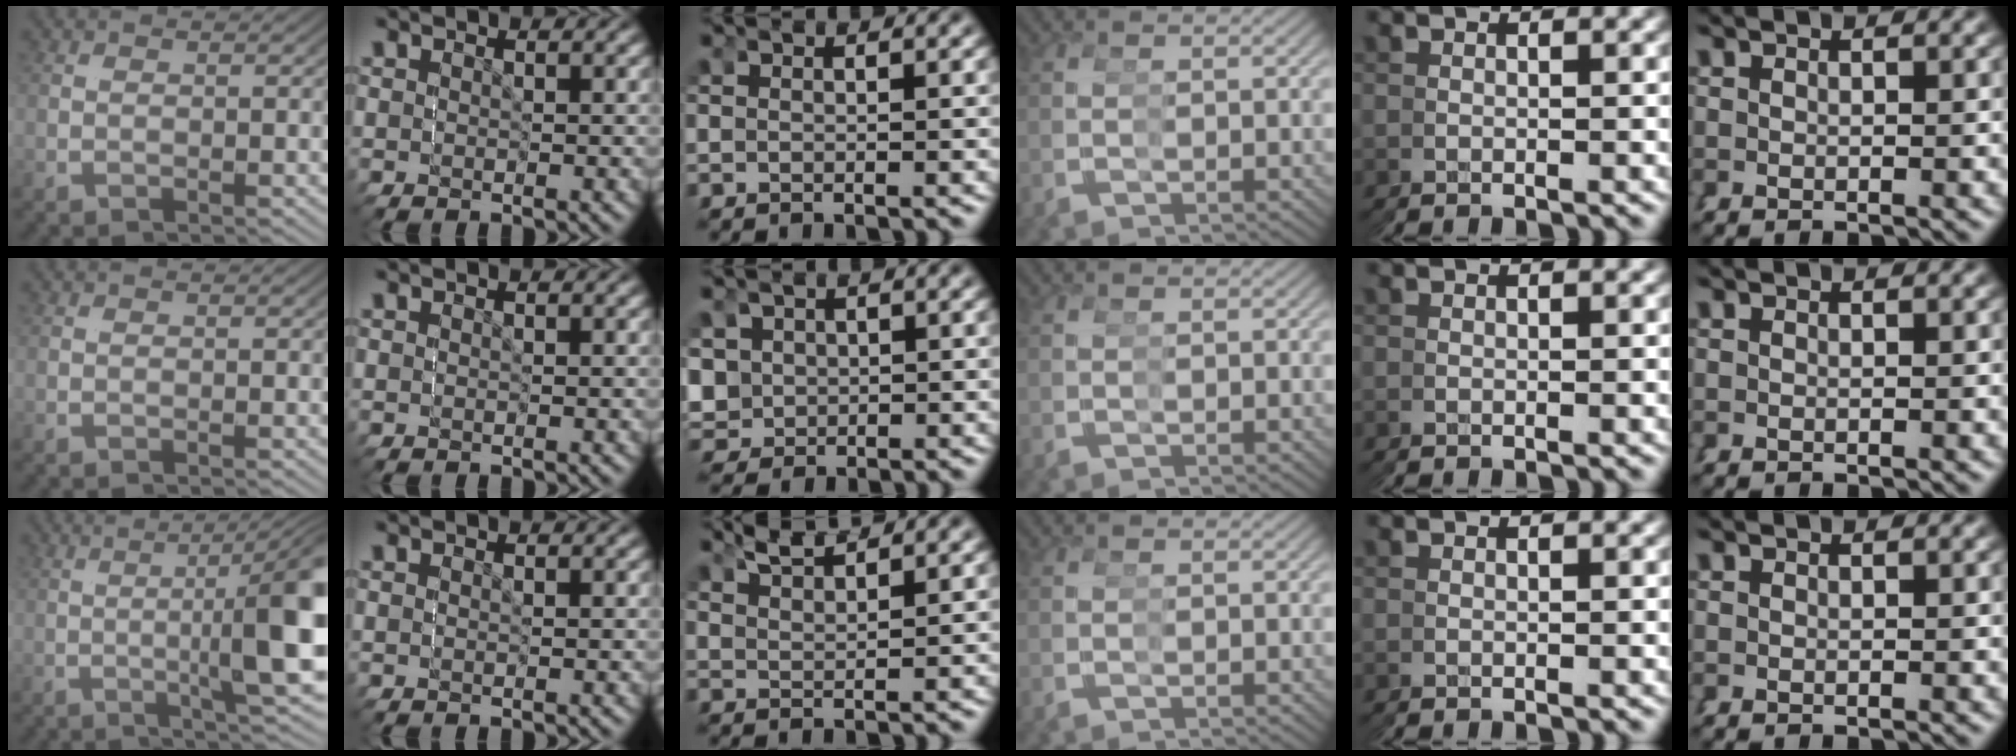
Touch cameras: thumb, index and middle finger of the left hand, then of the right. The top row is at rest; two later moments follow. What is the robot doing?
{"motion": "grasp_and_lifting", "object": "screwdriver"}